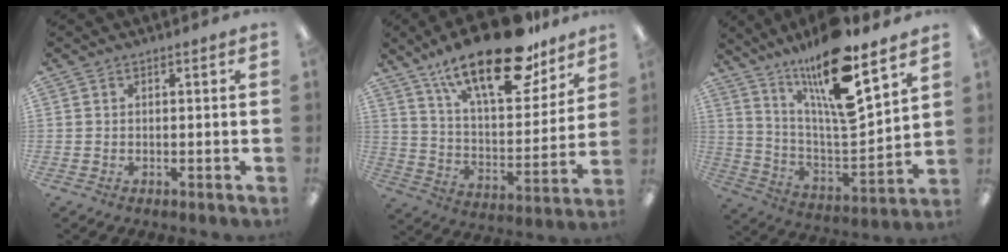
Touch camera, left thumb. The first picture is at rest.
{"total": 24.1, "force": [16.8, 8.8, 14.8], "torque": [-0.236, -0.098, 0.285]}
{"total": 17.9, "force": [13.2, 3.5, 11.6], "torque": [-0.215, -0.096, 0.217]}